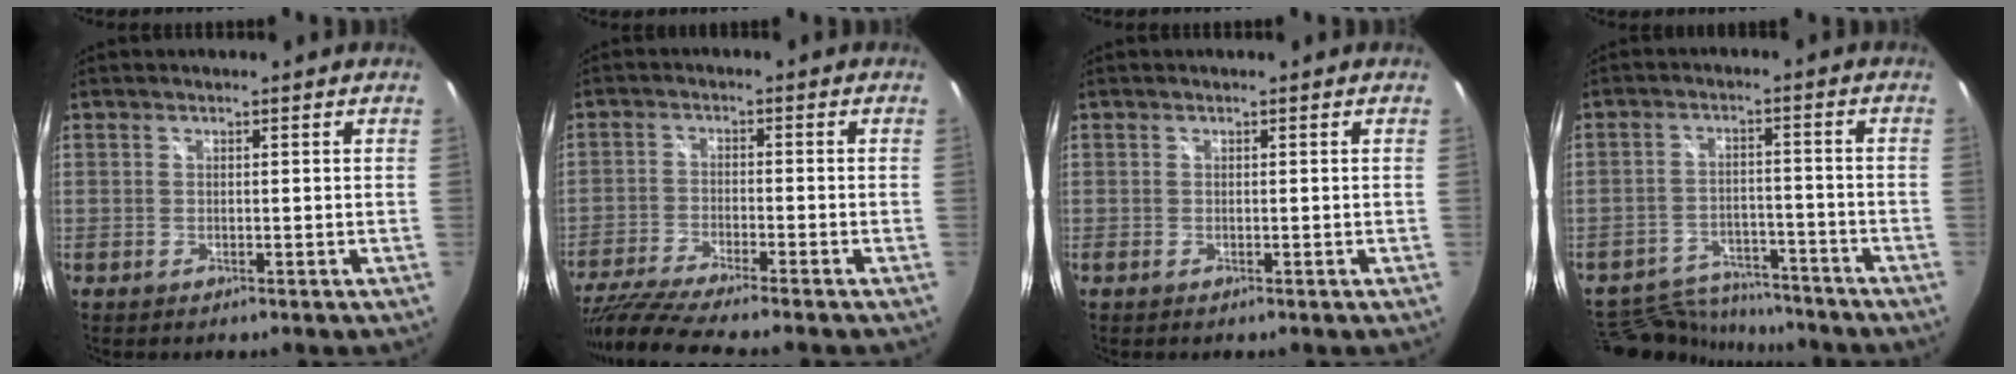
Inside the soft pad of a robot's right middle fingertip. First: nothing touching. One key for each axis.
{"total": 11.4, "fx": -9.8, "fy": -0.2, "fz": 5.8, "tx": -0.128, "ty": -0.033, "tz": -0.172}
{"total": 0.0}
{"total": 13.7, "fx": -12.6, "fy": 4.0, "fz": 3.4, "tx": -0.088, "ty": 0.016, "tz": -0.185}